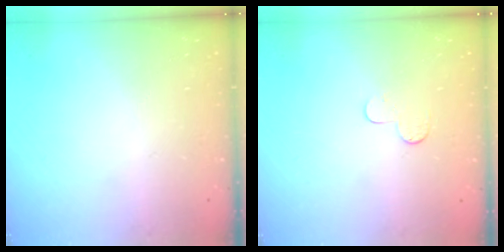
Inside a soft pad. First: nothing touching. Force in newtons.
{"total": 5.3, "press": 5.3, "slide": 0.5}